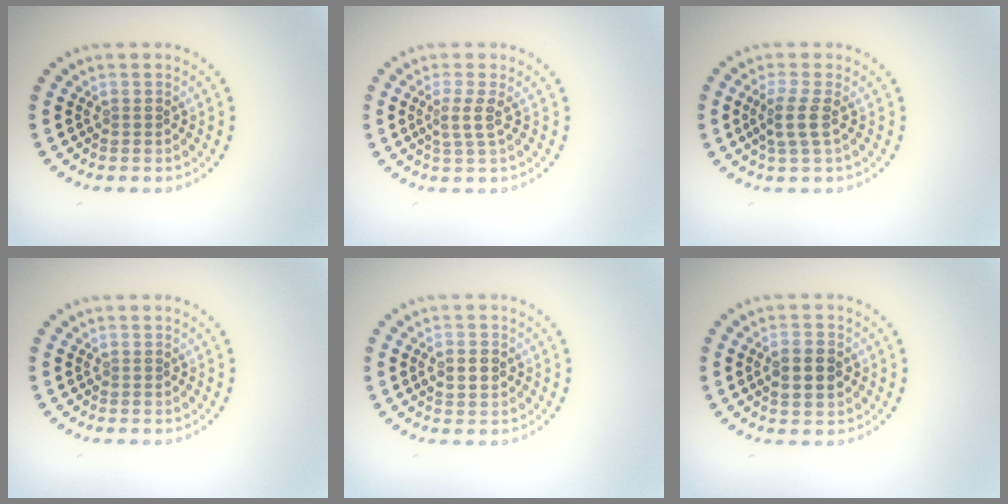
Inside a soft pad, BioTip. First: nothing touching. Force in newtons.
{"total": 1.7, "press": 1.3, "slide": 1.1}
{"total": 2.3, "press": 1.9, "slide": 1.3}
{"total": 0.0}
{"total": 2.7, "press": 2.7, "slide": 0.1}
{"total": 2.7, "press": 2.7, "slide": 0.2}